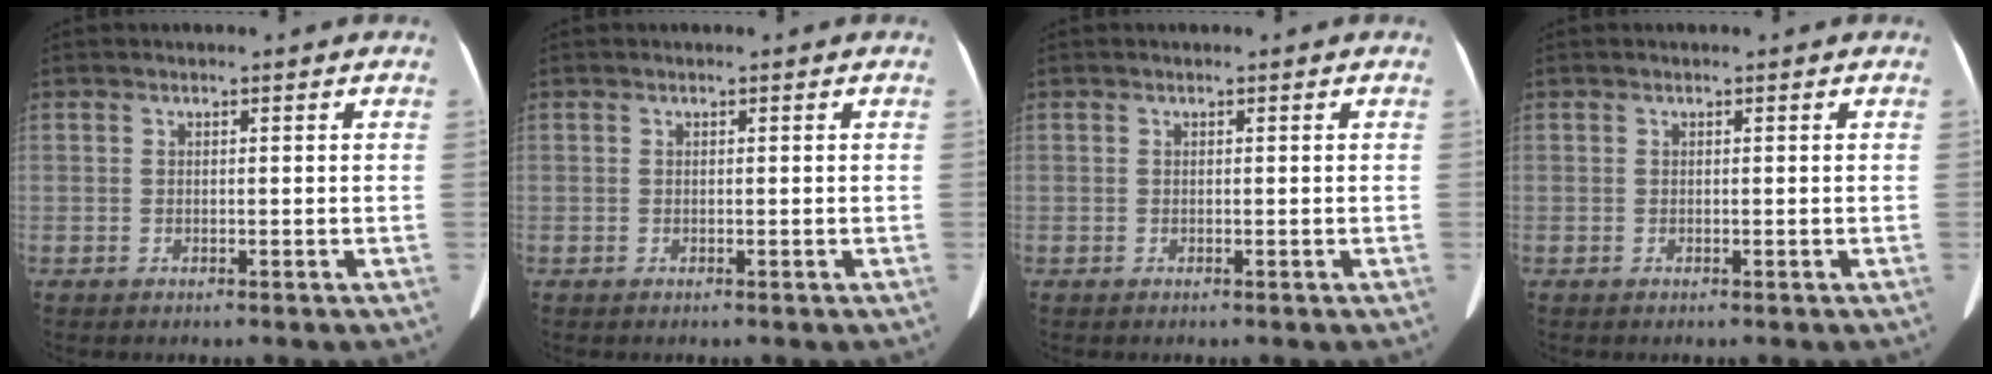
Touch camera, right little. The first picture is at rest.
{"total": 0.0}
{"total": 0.0}
{"total": 0.0}